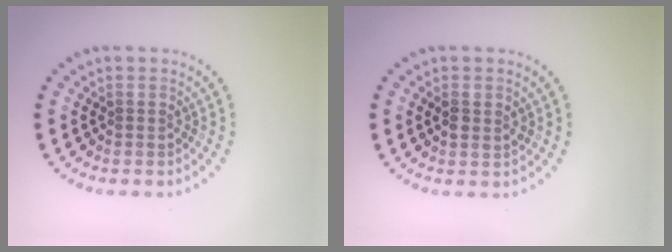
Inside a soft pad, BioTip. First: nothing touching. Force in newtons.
{"total": 1.5, "press": 1.4, "slide": 0.2}